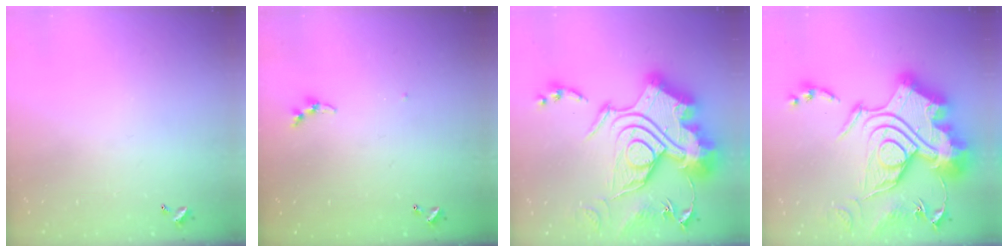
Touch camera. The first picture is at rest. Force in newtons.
{"total": 3.5, "press": 3.4, "slide": 0.4}
{"total": 1.1, "press": 1.1, "slide": 0.0}
{"total": 1.1, "press": 1.1, "slide": 0.0}